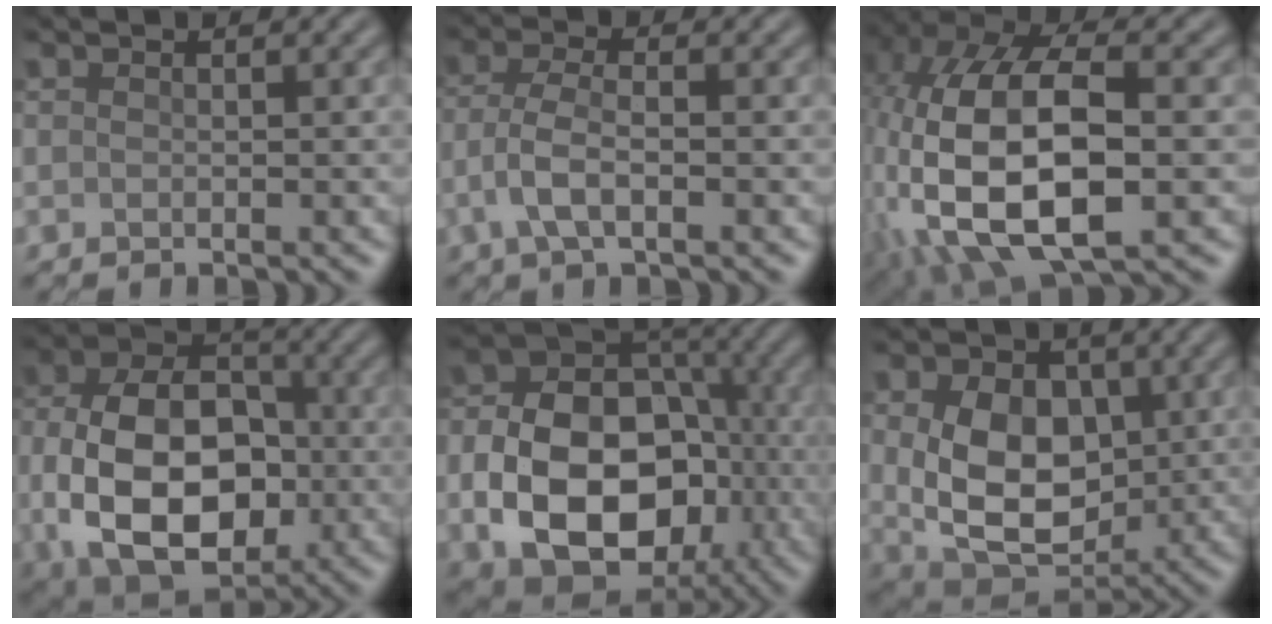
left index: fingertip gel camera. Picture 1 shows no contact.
{"total": 3.6, "force": [-1.2, 1.4, 3.1], "torque": [-0.073, 0.002, -0.028]}
{"total": 14.7, "force": [-2.1, 8.3, 11.9], "torque": [-0.260, -0.012, -0.034]}
{"total": 13.5, "force": [-2.1, 9.1, 9.7], "torque": [-0.185, -0.021, -0.035]}
{"total": 13.9, "force": [-3.7, 9.9, 9.0], "torque": [-0.156, -0.021, -0.069]}
{"total": 9.7, "force": [0.6, 7.0, 6.7], "torque": [-0.127, -0.021, 0.018]}